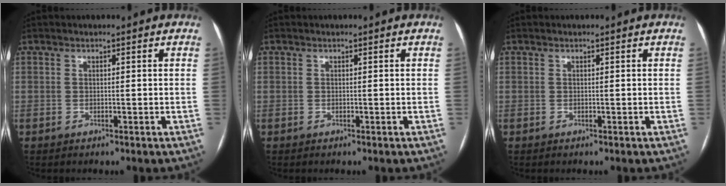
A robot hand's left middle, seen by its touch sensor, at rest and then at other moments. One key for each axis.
{"total": 0.0}
{"total": 0.0}